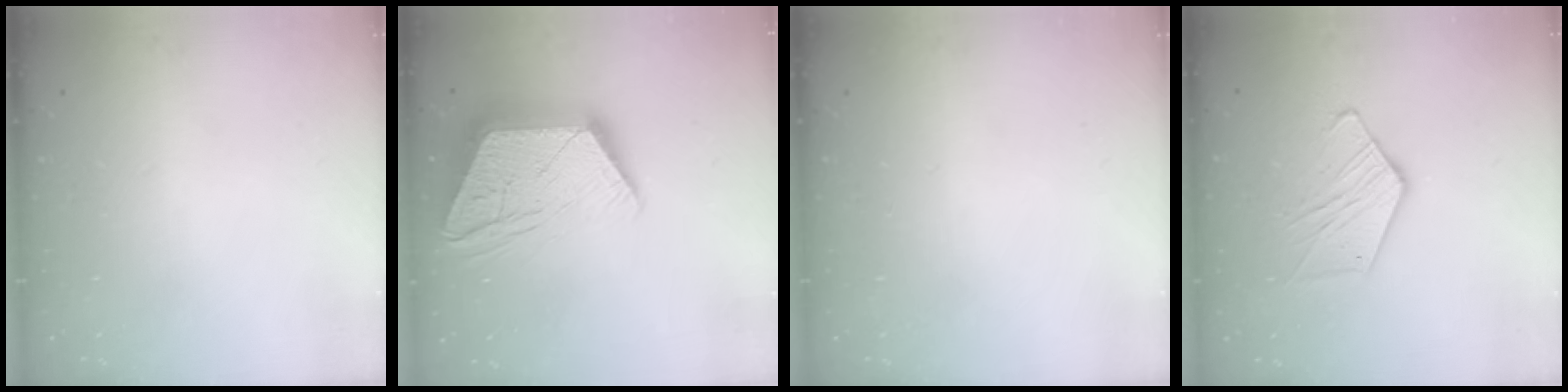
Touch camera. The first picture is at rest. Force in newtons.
{"total": 19.9, "press": 19.9, "slide": 1.3}
{"total": 0.0}
{"total": 9.8, "press": 9.7, "slide": 0.8}